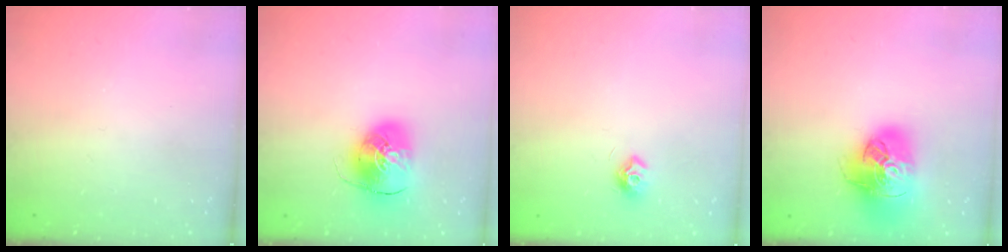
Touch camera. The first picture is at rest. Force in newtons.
{"total": 10.0, "press": 9.9, "slide": 1.5}
{"total": 7.8, "press": 7.8, "slide": 0.3}
{"total": 21.8, "press": 21.6, "slide": 2.6}